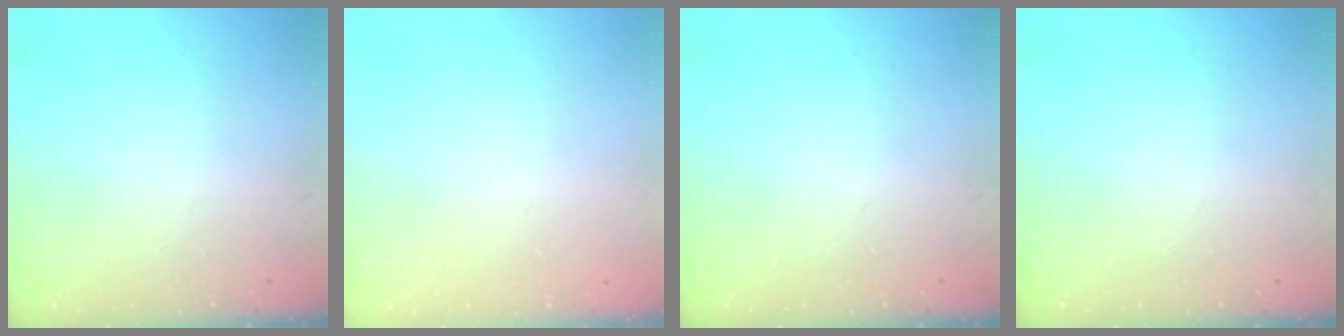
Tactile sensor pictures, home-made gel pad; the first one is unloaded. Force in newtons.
{"total": 0.0}
{"total": 0.0}
{"total": 0.0}